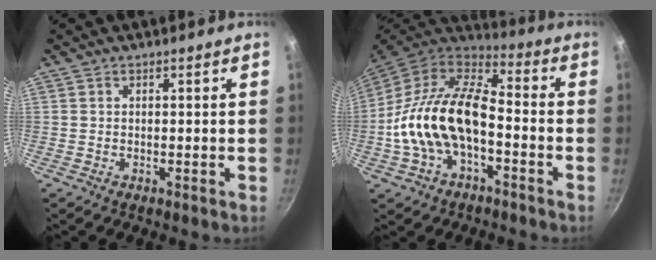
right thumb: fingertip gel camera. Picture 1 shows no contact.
{"total": 19.3, "force": [-4.0, 10.7, 15.5], "torque": [-0.273, 0.043, -0.084]}